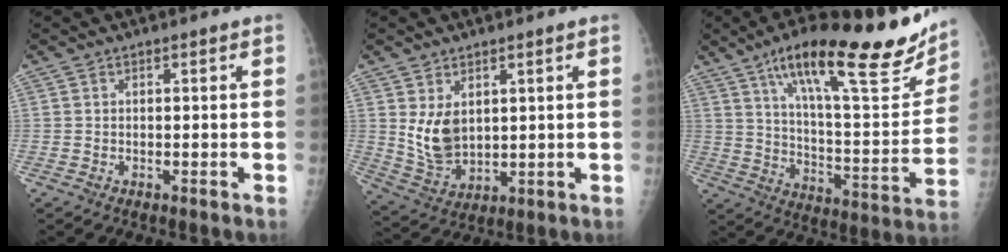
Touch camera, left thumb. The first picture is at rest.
{"total": 7.8, "force": [2.2, 5.2, 5.4], "torque": [-0.082, -0.022, 0.062]}
{"total": 27.4, "force": [17.5, 6.9, 19.9], "torque": [-0.264, -0.056, 0.275]}